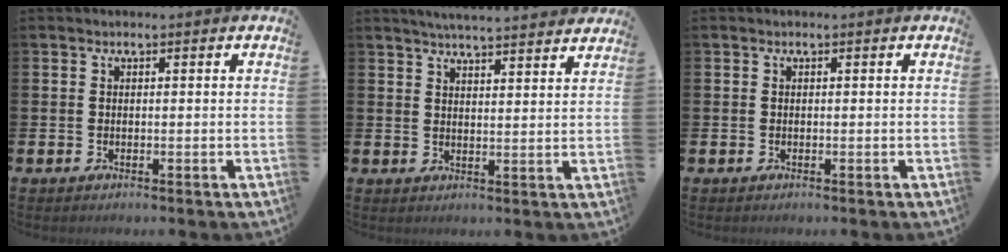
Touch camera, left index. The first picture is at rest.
{"total": 4.6, "force": [4.6, -0.4, 0.5], "torque": [-0.016, -0.028, 0.081]}
{"total": 0.0}